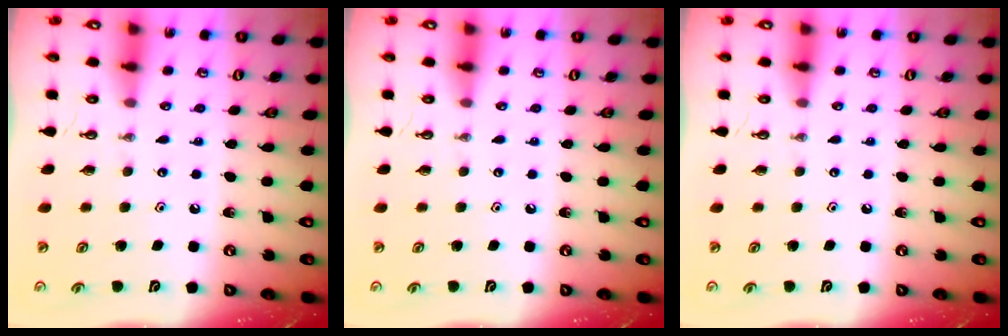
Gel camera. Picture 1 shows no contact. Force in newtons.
{"total": 0.0}
{"total": 0.0}